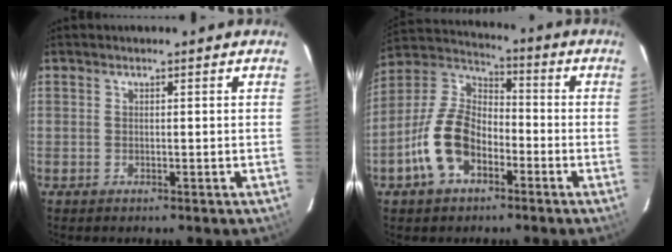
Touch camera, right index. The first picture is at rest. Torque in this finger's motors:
{"motor_torque": [0.05, -0.12, -0.13, -0.06]}